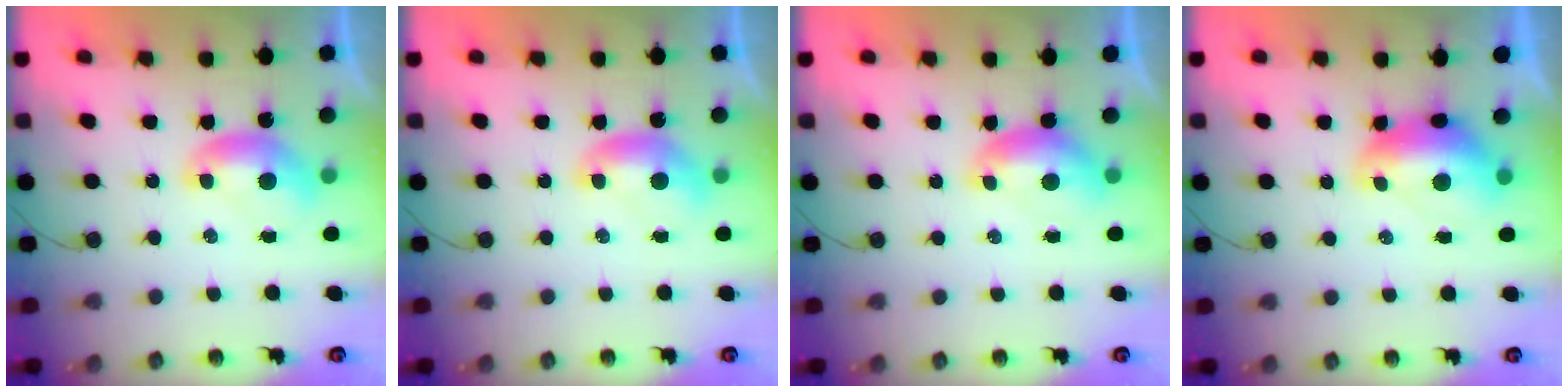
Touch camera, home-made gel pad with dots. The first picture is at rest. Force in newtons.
{"total": 0.0}
{"total": 0.6, "press": 0.4, "slide": 0.4}
{"total": 2.7, "press": 2.6, "slide": 0.7}